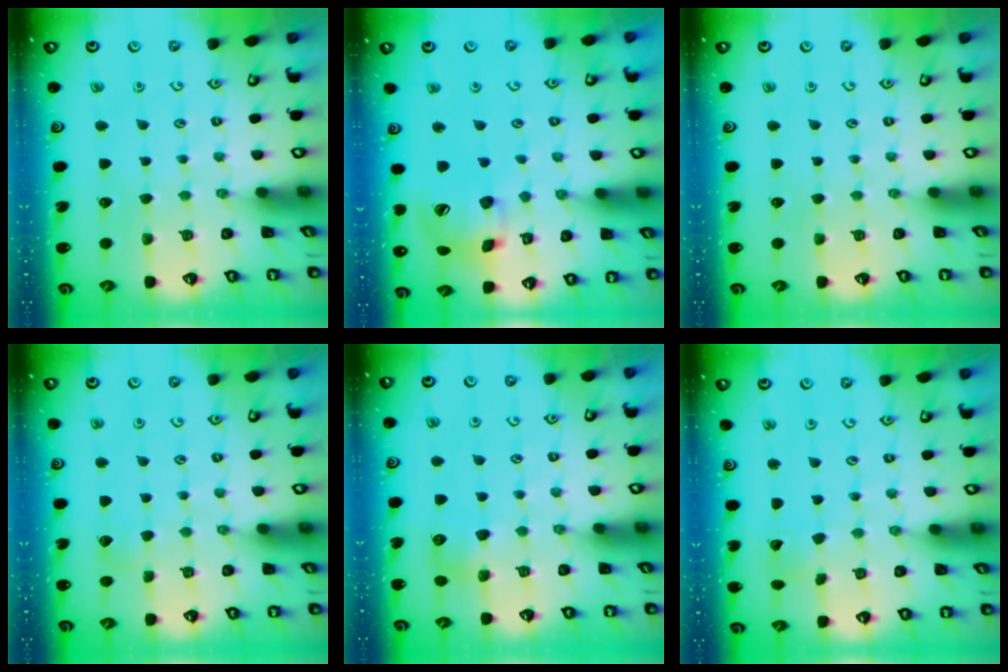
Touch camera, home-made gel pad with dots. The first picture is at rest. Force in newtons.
{"total": 16.2, "press": 16.0, "slide": 2.4}
{"total": 0.0}
{"total": 1.8, "press": 1.8, "slide": 0.2}
{"total": 5.7, "press": 5.7, "slide": 0.6}
{"total": 2.8, "press": 2.8, "slide": 0.4}